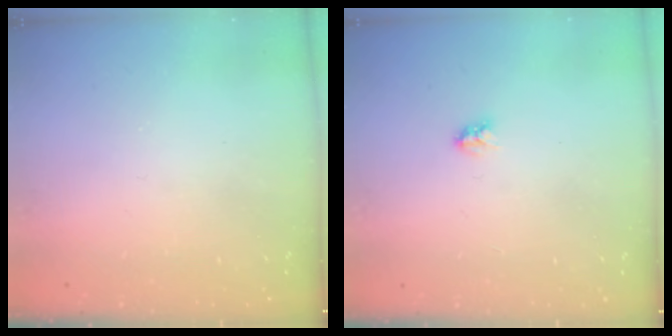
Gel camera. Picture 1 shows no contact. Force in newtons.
{"total": 2.9, "press": 2.9, "slide": 0.3}